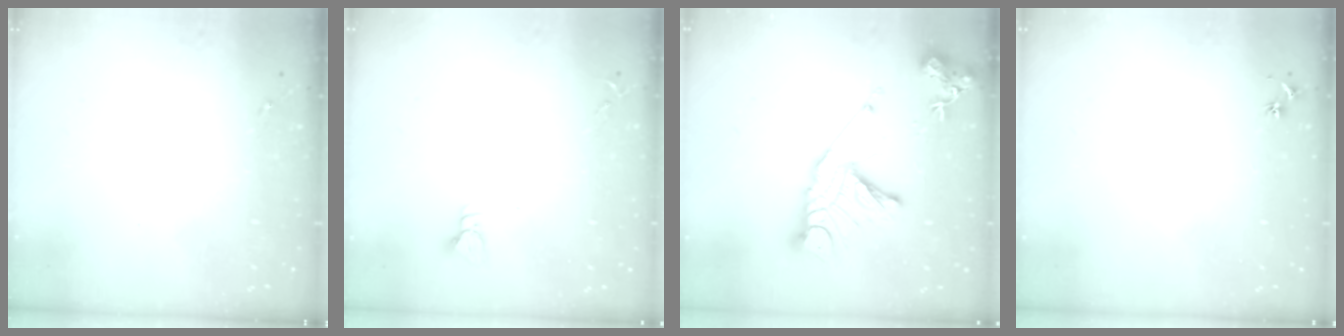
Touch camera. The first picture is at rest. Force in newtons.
{"total": 3.0, "press": 3.0, "slide": 0.3}
{"total": 19.1, "press": 19.0, "slide": 1.8}
{"total": 3.0, "press": 2.9, "slide": 0.4}